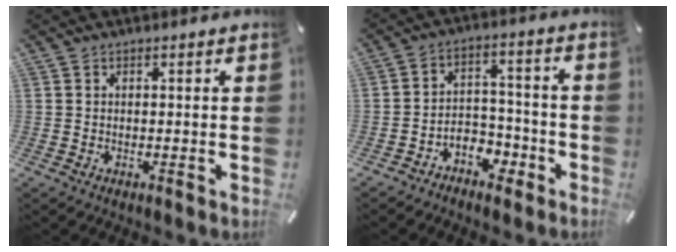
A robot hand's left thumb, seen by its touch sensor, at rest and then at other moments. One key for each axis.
{"total": 6.3, "fx": -4.0, "fy": 4.6, "fz": 1.8, "tx": -0.024, "ty": 0.027, "tz": -0.071}